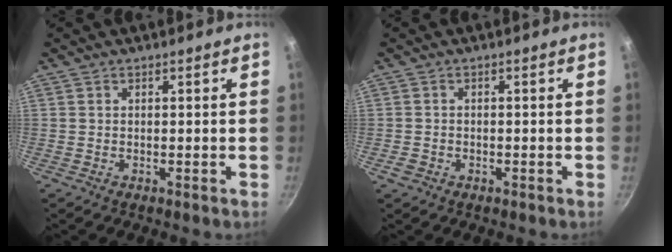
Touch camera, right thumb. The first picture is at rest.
{"total": 1.1, "force": [-0.5, 0.8, 0.5], "torque": [-0.013, 0.002, -0.010]}